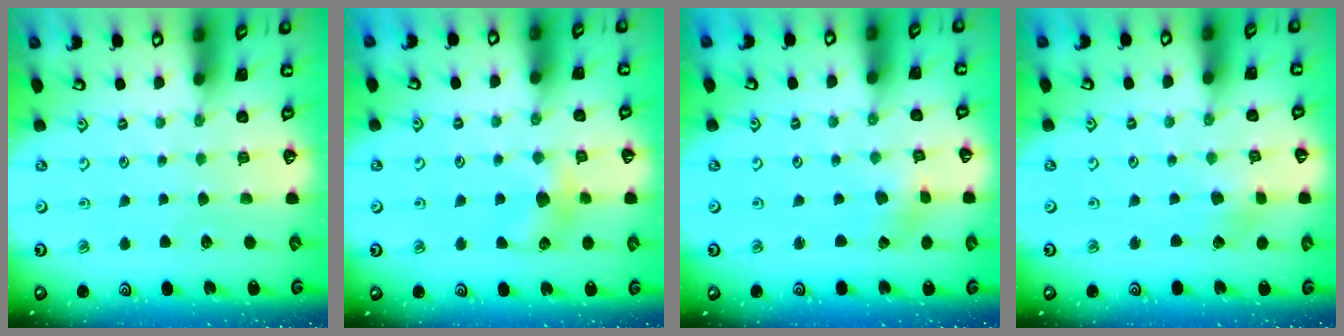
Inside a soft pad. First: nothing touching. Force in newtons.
{"total": 7.9, "press": 7.9, "slide": 0.8}
{"total": 1.4, "press": 1.4, "slide": 0.2}
{"total": 2.7, "press": 2.7, "slide": 0.4}